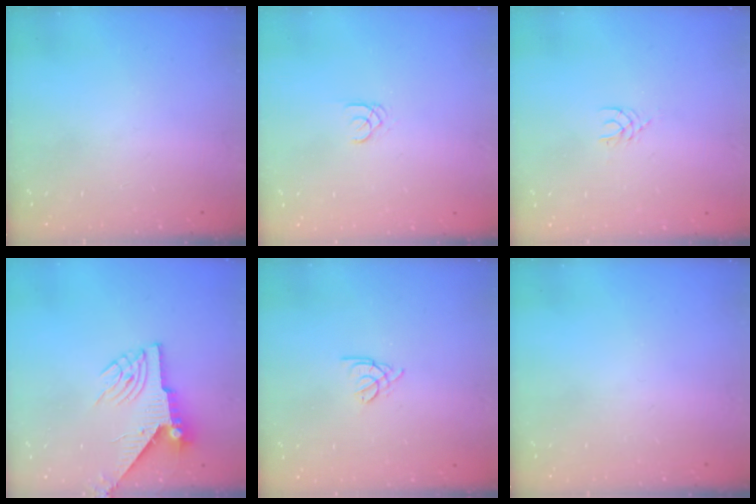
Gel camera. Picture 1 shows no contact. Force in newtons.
{"total": 1.8, "press": 1.7, "slide": 0.2}
{"total": 2.9, "press": 2.9, "slide": 0.4}
{"total": 6.1, "press": 6.0, "slide": 0.7}
{"total": 1.8, "press": 1.7, "slide": 0.5}
{"total": 0.0}